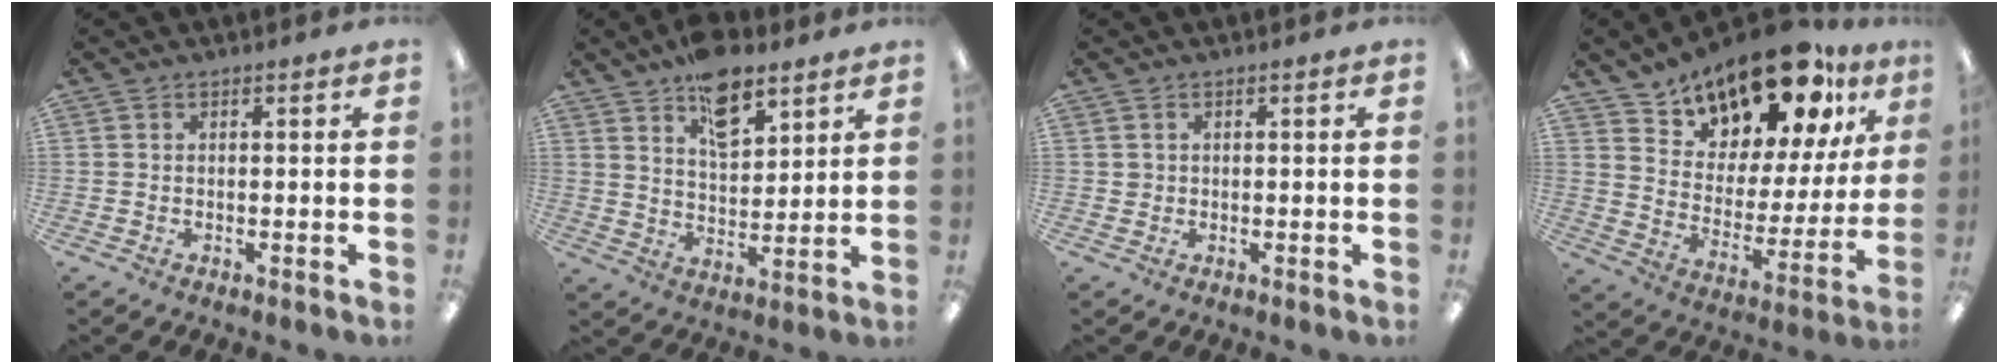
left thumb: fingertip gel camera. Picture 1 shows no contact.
{"total": 10.5, "force": [7.4, 5.1, 5.5], "torque": [-0.081, -0.034, 0.130]}
{"total": 1.2, "force": [0.4, 1.1, 0.1], "torque": [-0.003, 0.004, 0.006]}
{"total": 17.2, "force": [15.5, 5.1, 5.5], "torque": [-0.106, -0.133, 0.270]}